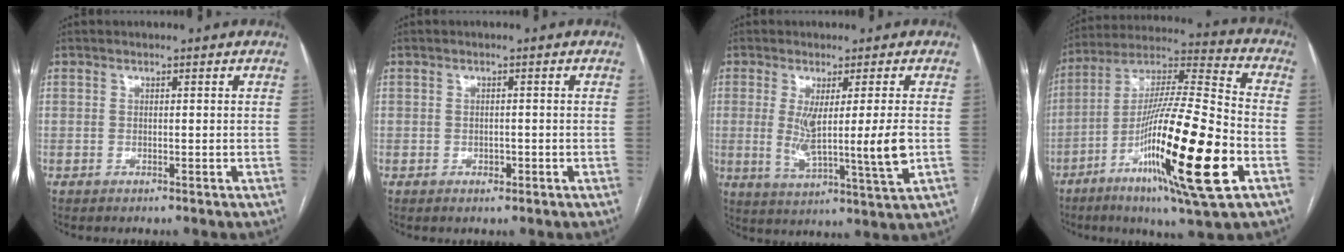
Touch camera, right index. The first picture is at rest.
{"total": 0.9, "force": [-0.4, 0.6, 0.5], "torque": [-0.009, 0.000, -0.004]}
{"total": 9.7, "force": [0.4, -0.5, 9.7], "torque": [-0.175, -0.029, 0.010]}
{"total": 23.3, "force": [-8.1, 1.2, 21.8], "torque": [-0.384, -0.031, -0.142]}